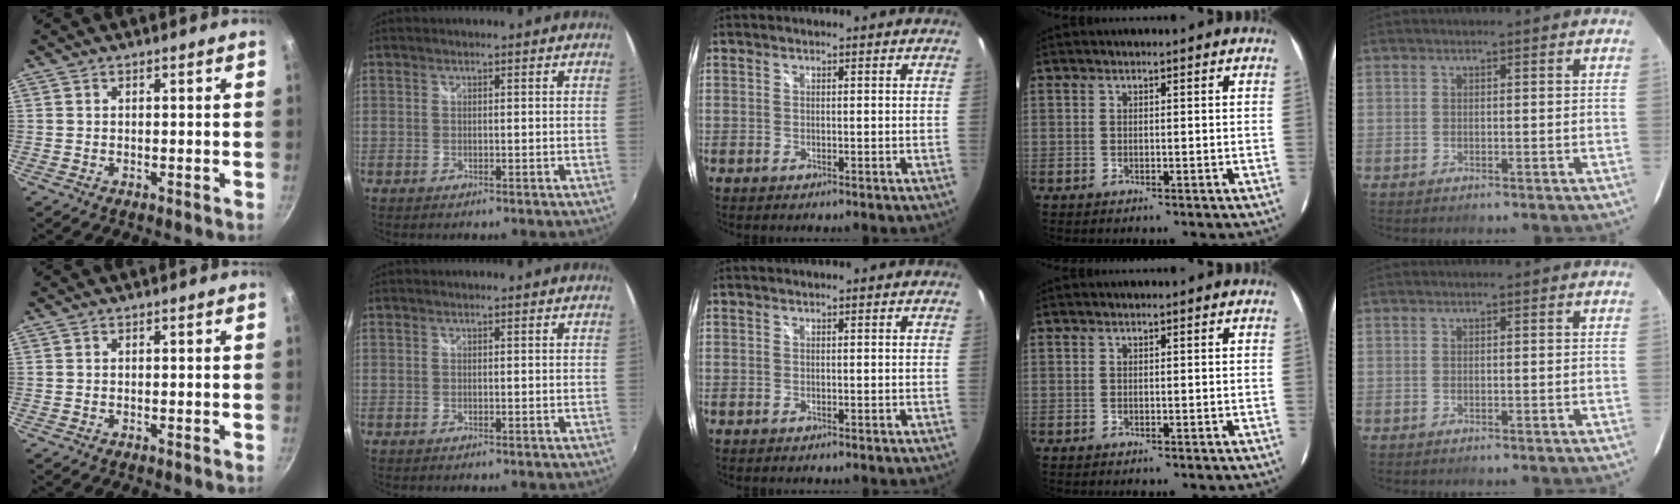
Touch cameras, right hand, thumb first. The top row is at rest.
{}